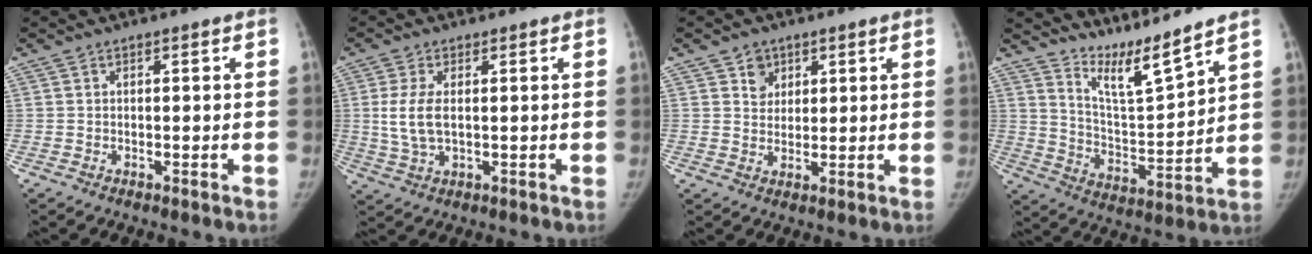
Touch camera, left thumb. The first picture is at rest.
{"total": 5.9, "force": [0.6, 3.0, 5.1], "torque": [-0.117, -0.005, 0.014]}
{"total": 3.8, "force": [2.1, 3.1, 0.8], "torque": [0.012, -0.012, 0.036]}
{"total": 9.7, "force": [8.9, -0.5, 3.8], "torque": [-0.064, -0.082, 0.177]}